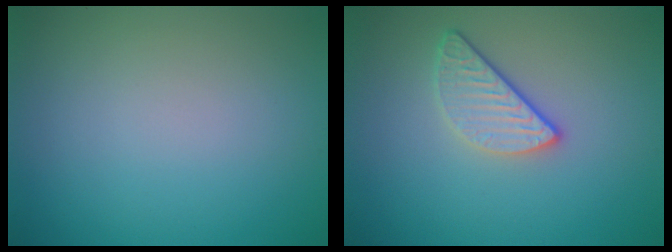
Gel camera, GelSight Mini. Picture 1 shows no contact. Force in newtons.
{"total": 2.7, "press": 2.3, "slide": 1.3}